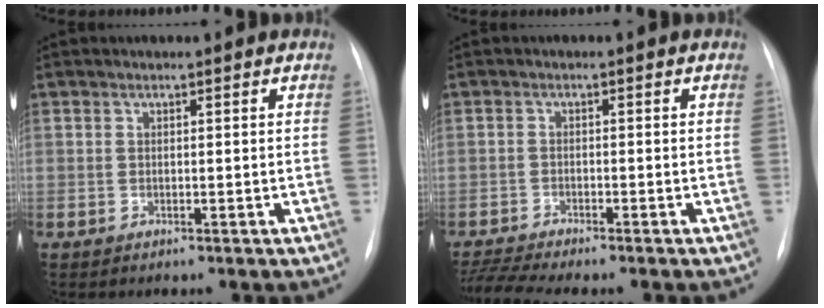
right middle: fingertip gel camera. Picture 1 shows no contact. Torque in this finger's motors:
{"motor_torque": [0.54, -0.58, 0.04, 0.02]}